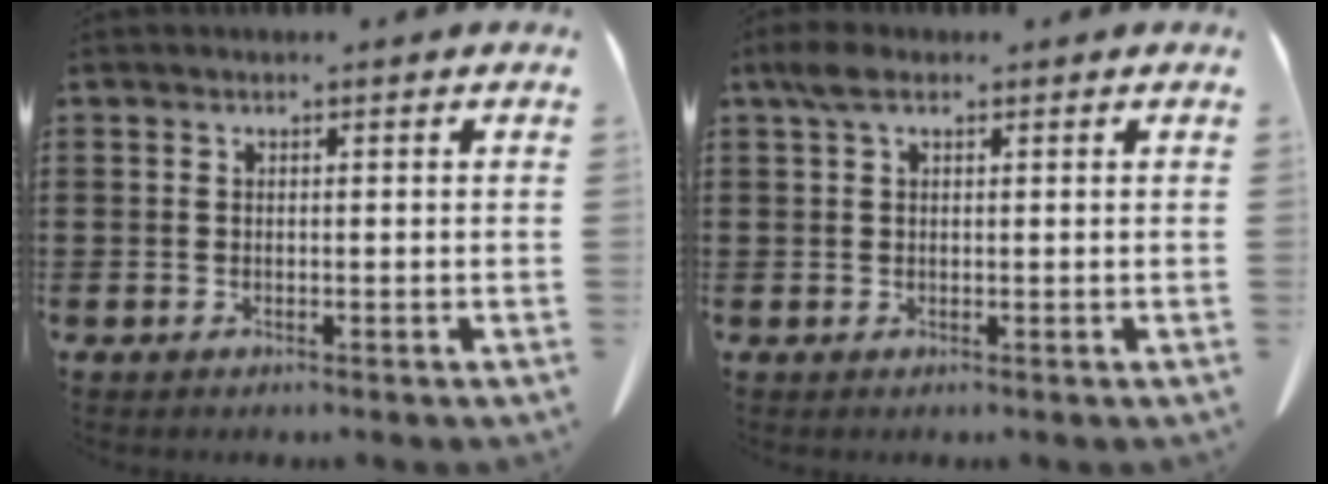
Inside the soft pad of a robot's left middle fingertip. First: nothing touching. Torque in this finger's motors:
{"motor_torque": [1.03, 1.00, 0.30, 0.07]}